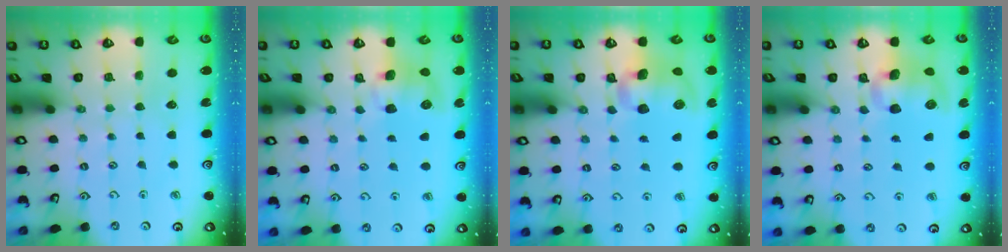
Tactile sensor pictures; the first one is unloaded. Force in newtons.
{"total": 8.0, "press": 8.0, "slide": 1.0}
{"total": 11.6, "press": 11.4, "slide": 1.9}
{"total": 10.3, "press": 10.2, "slide": 1.5}